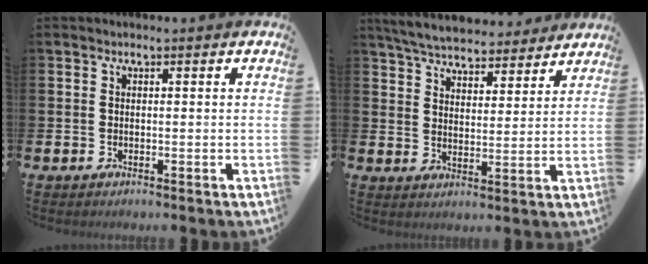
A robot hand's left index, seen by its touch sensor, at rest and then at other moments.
{"total": 6.2, "force": [5.9, 1.3, 1.1], "torque": [-0.043, -0.035, 0.104]}